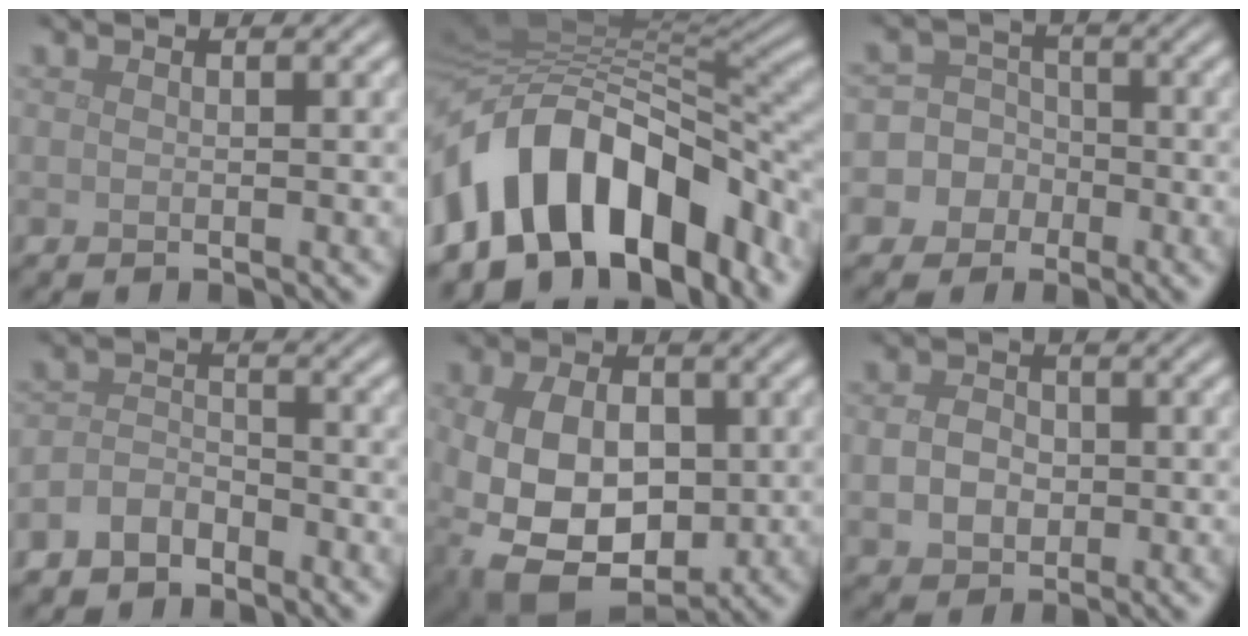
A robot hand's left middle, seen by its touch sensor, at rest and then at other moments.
{"total": 13.8, "force": [-5.9, 8.5, 9.1], "torque": [-0.149, 0.013, -0.107]}
{"total": 8.5, "force": [-2.9, 7.9, 1.1], "torque": [-0.033, 0.005, -0.083]}
{"total": 2.8, "force": [-2.1, 1.6, 0.9], "torque": [-0.017, 0.008, -0.047]}
{"total": 12.0, "force": [-1.4, 8.8, 8.0], "torque": [-0.133, -0.024, -0.018]}
{"total": 3.3, "force": [0.0, 2.8, 1.8], "torque": [-0.036, -0.002, -0.006]}